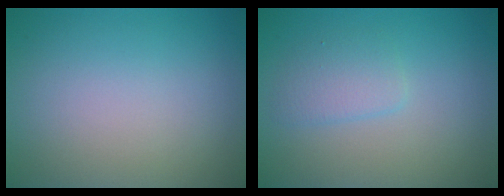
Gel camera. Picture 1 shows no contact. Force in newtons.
{"total": 1.9, "press": 1.9, "slide": 0.2}